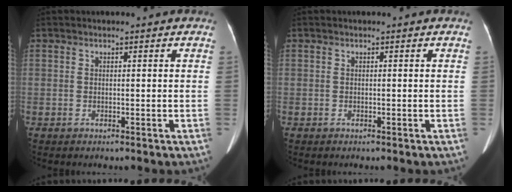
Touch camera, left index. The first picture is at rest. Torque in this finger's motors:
{"motor_torque": [-0.02, 0.00, 0.00, 0.00]}